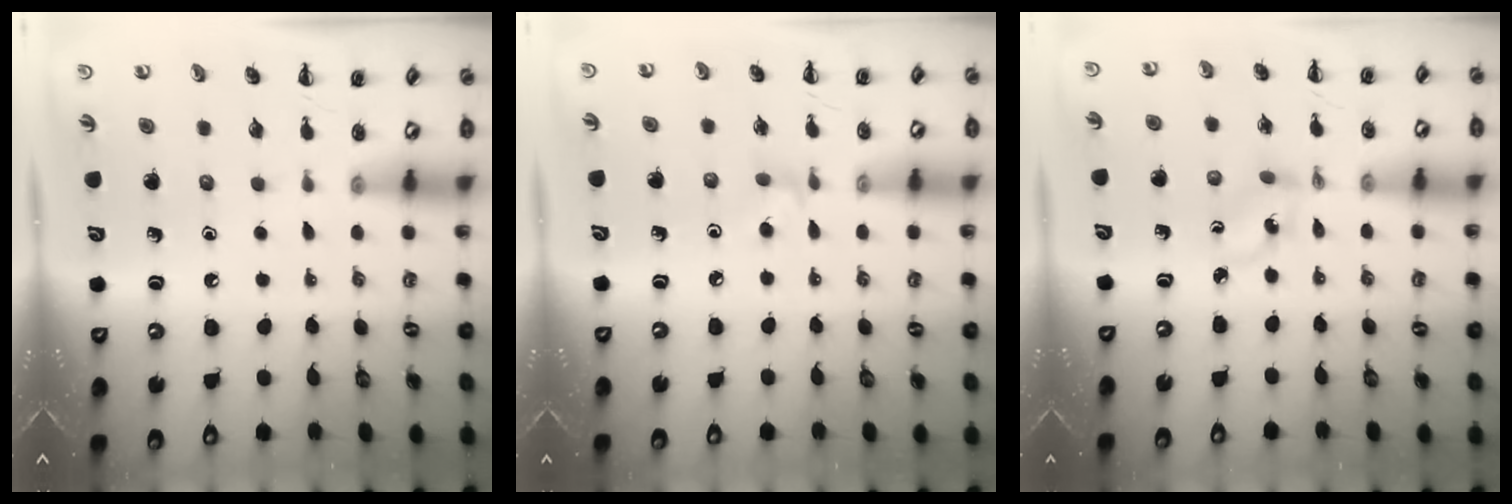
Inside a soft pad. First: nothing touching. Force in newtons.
{"total": 2.9, "press": 2.6, "slide": 1.2}
{"total": 1.0, "press": 0.9, "slide": 0.5}